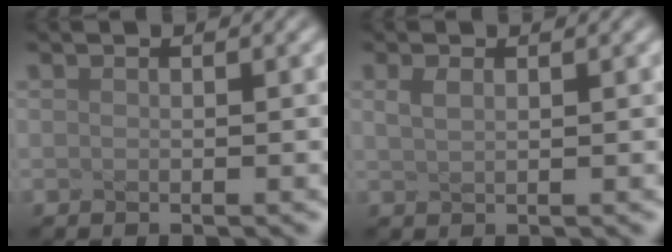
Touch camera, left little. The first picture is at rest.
{"total": 1.2, "force": [0.5, 0.5, 0.9], "torque": [-0.019, 0.002, 0.012]}